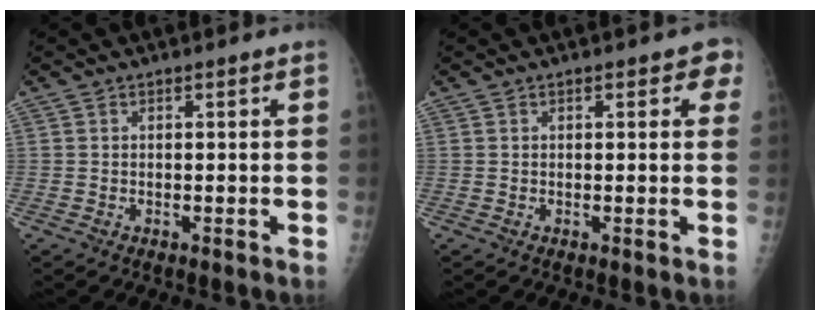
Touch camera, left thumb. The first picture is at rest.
{"total": 3.2, "force": [1.3, 1.6, 2.4], "torque": [-0.006, 0.001, 0.008]}